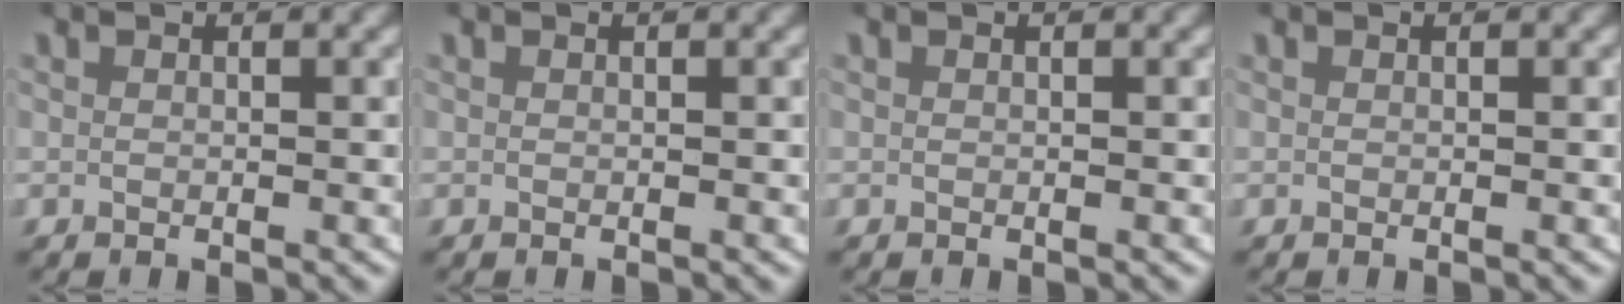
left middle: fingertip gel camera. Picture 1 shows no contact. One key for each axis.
{"total": 0.0}
{"total": 0.0}
{"total": 0.0}